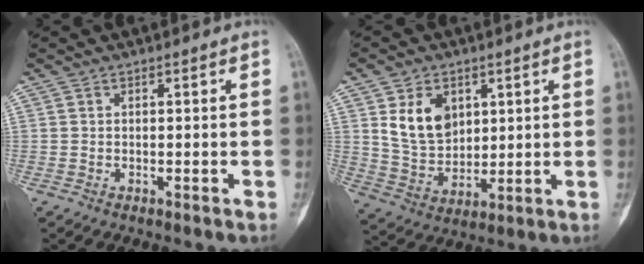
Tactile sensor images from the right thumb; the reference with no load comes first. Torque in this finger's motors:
{"motor_torque": [0.75, 1.65, 0.17, 0.07, 0.06]}